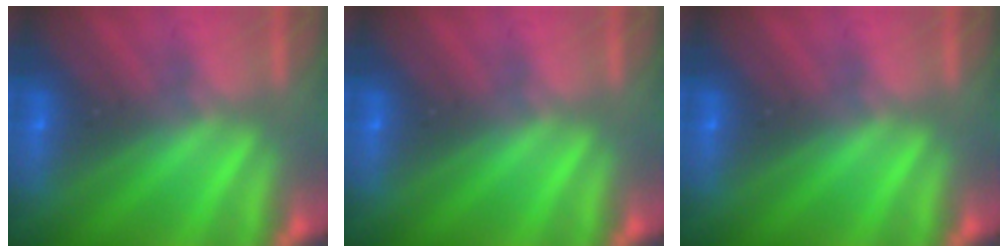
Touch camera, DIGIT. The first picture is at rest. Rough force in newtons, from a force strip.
{"total": 0.0}
{"total": 0.0}